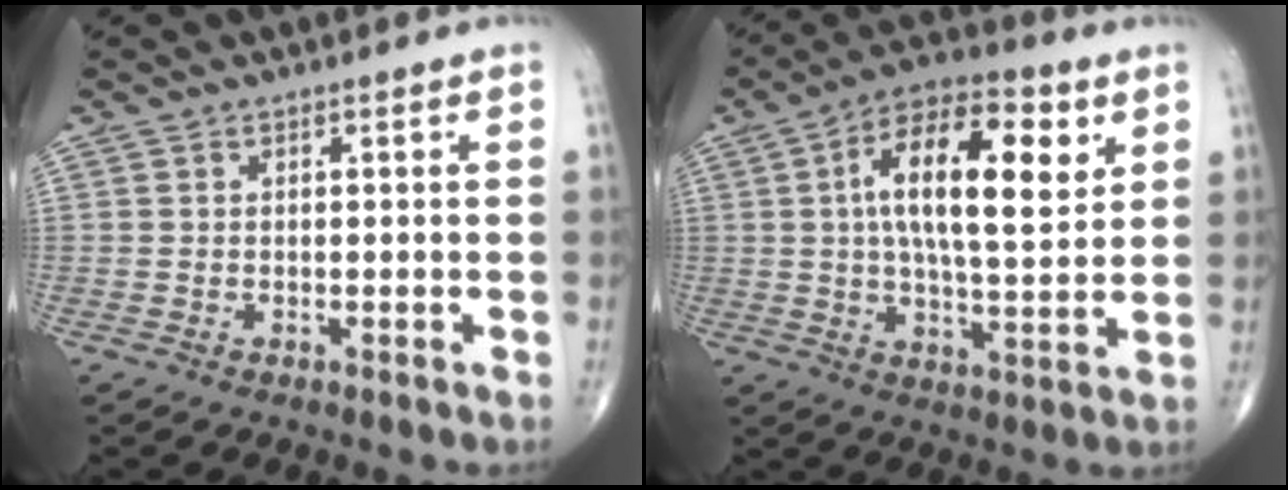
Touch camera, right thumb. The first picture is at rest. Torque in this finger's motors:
{"motor_torque": [-0.14, 0.93, 1.44, 0.45, 0.32]}